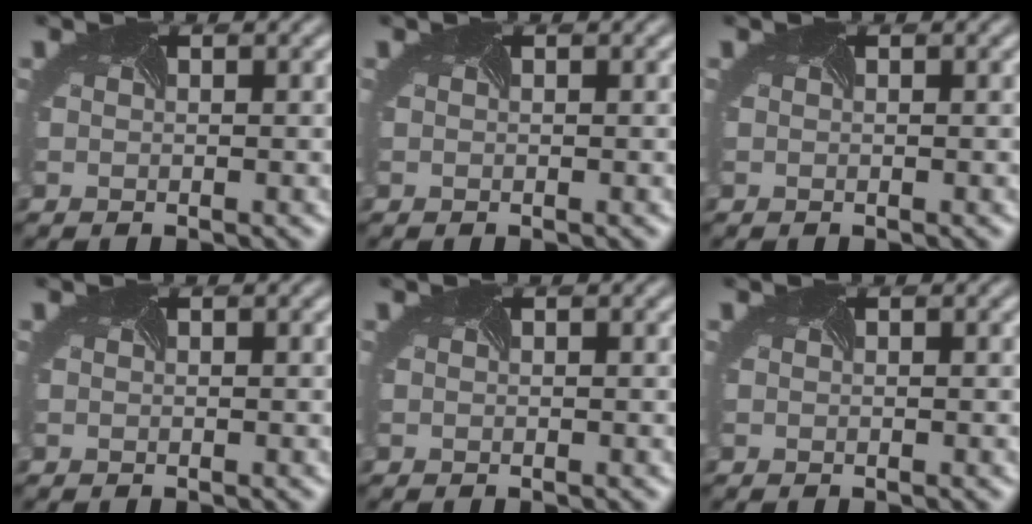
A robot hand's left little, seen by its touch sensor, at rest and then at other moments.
{"total": 0.0}
{"total": 0.0}
{"total": 0.0}
{"total": 0.0}
{"total": 0.0}